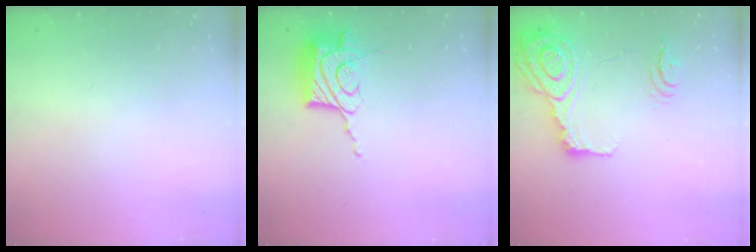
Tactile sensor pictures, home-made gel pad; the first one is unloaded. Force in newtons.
{"total": 17.2, "press": 17.1, "slide": 0.7}
{"total": 16.0, "press": 15.9, "slide": 1.2}